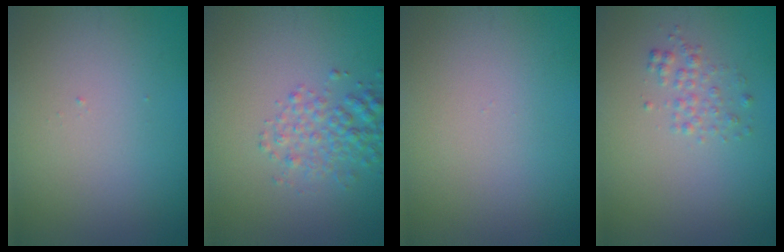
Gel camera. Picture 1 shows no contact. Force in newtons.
{"total": 2.9, "press": 2.9, "slide": 0.1}
{"total": 0.0}
{"total": 1.4, "press": 1.4, "slide": 0.0}